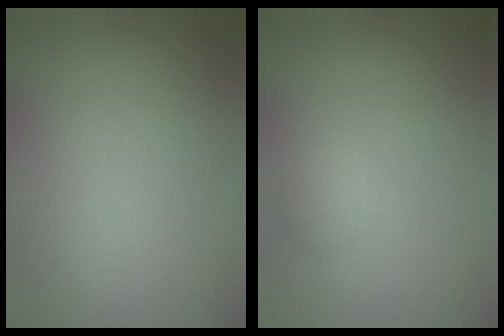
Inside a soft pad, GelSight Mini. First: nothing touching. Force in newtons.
{"total": 1.4, "press": 1.4, "slide": 0.0}